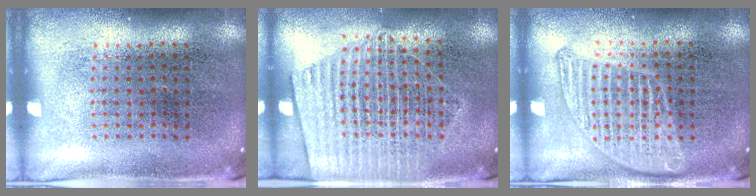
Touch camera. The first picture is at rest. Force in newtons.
{"total": 1.5, "press": 1.4, "slide": 0.6}
{"total": 1.3, "press": 1.3, "slide": 0.1}